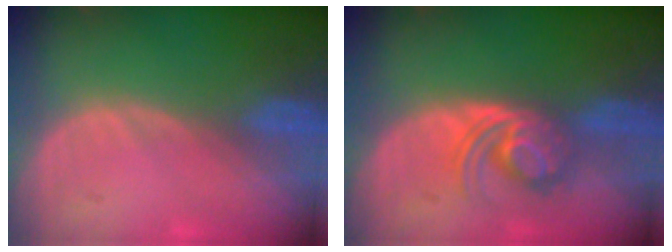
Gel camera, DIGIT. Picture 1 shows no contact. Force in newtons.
{"total": 5.7, "press": 5.5, "slide": 1.5}